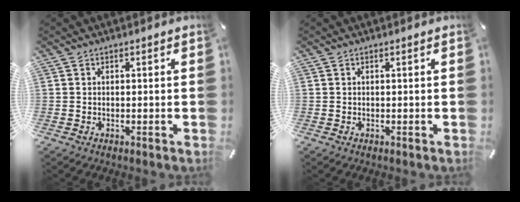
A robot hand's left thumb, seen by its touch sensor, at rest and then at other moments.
{"total": 0.0}